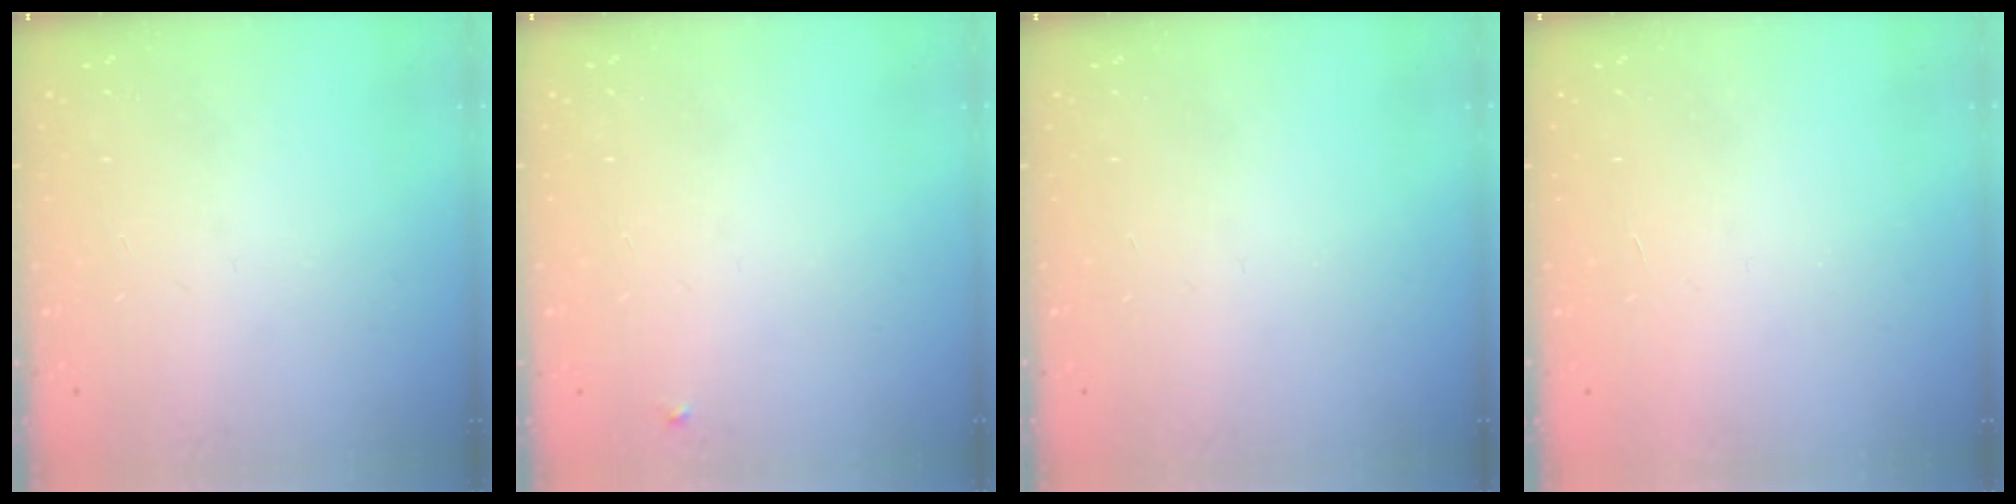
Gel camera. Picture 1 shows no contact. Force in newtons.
{"total": 3.3, "press": 3.3, "slide": 0.4}
{"total": 0.0}
{"total": 1.7, "press": 1.7, "slide": 0.1}